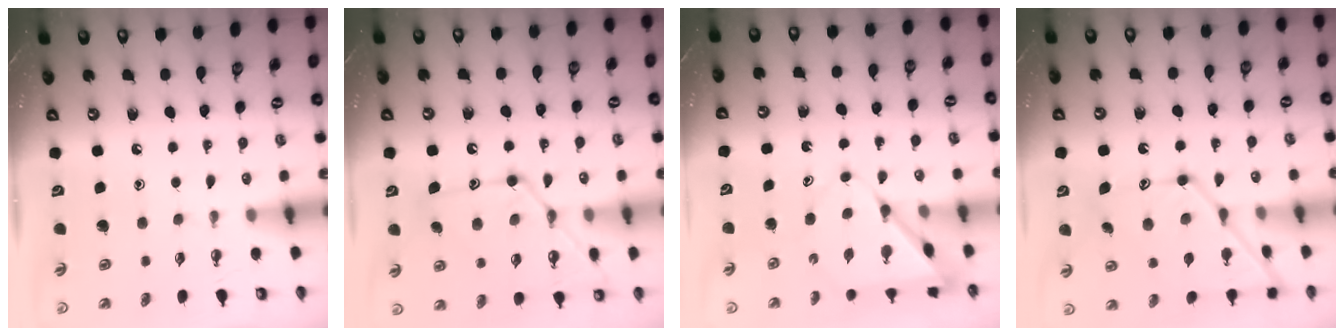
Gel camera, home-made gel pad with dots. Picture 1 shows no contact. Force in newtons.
{"total": 17.5, "press": 17.4, "slide": 1.5}
{"total": 7.2, "press": 7.1, "slide": 0.6}
{"total": 15.6, "press": 15.5, "slide": 1.3}